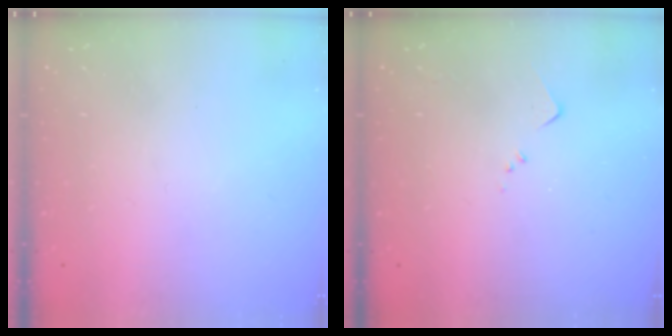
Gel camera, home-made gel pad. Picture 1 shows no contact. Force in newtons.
{"total": 3.6, "press": 3.5, "slide": 0.5}